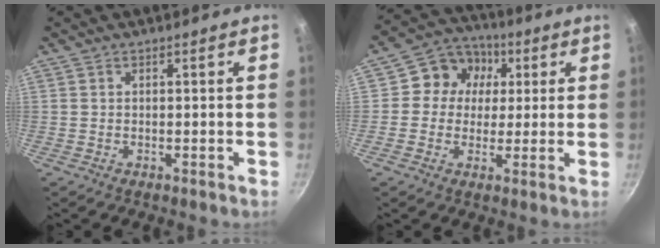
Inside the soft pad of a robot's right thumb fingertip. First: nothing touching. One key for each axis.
{"total": 10.0, "fx": 2.0, "fy": 9.0, "fz": 3.7, "tx": -0.025, "ty": 0.011, "tz": 0.010}